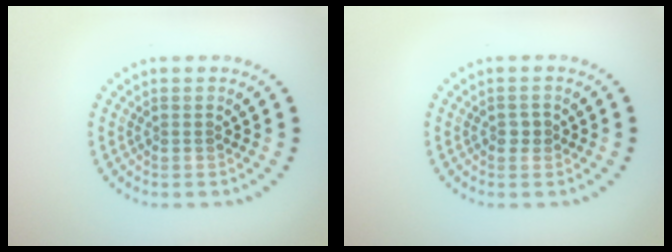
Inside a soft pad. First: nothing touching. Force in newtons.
{"total": 1.0, "press": 1.0, "slide": 0.1}